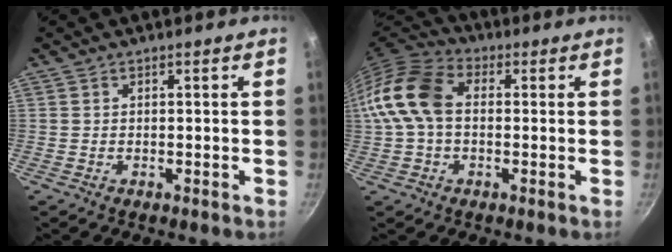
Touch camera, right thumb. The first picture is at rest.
{"total": 12.8, "force": [0.7, 8.6, 9.4], "torque": [-0.171, 0.031, -0.006]}